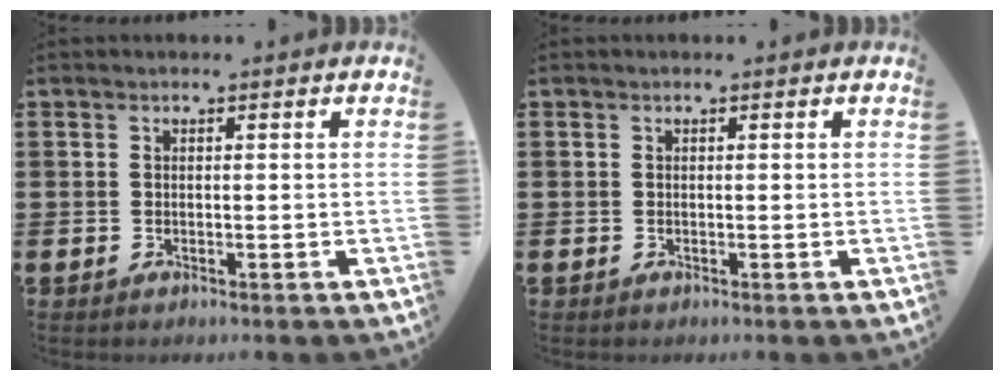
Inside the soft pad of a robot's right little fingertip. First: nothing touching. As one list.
[{"total": 0.0}]